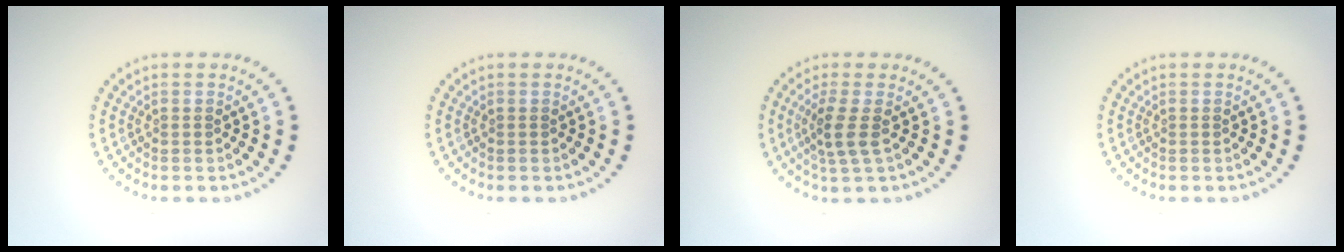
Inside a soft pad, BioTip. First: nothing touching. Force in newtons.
{"total": 0.0}
{"total": 2.5, "press": 1.9, "slide": 1.5}
{"total": 0.0}